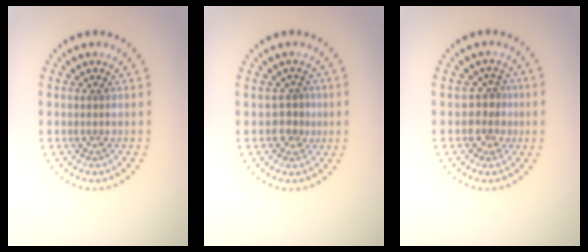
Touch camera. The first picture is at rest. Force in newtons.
{"total": 1.9, "press": 1.6, "slide": 0.9}
{"total": 2.4, "press": 2.0, "slide": 1.4}